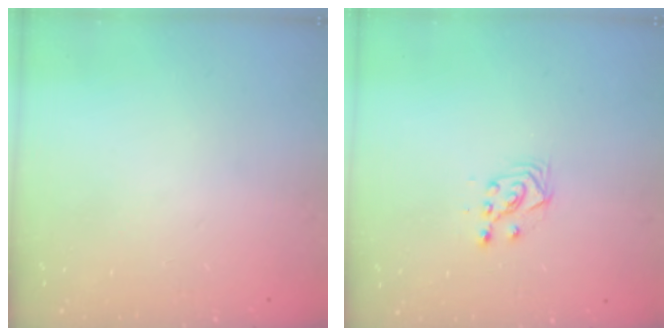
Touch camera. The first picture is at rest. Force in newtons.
{"total": 4.4, "press": 4.4, "slide": 0.7}